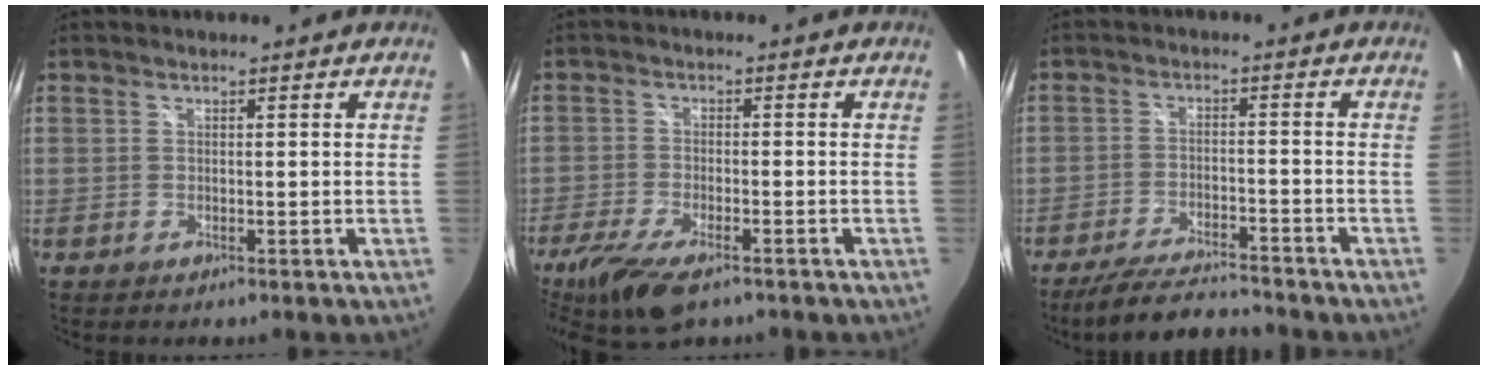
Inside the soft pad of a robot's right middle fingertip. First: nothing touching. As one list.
[{"total": 11.2, "force": [-7.7, 3.9, 7.1], "torque": [-0.165, -0.035, -0.141]}, {"total": 10.9, "force": [-9.9, 1.3, 4.4], "torque": [-0.106, -0.012, -0.164]}]